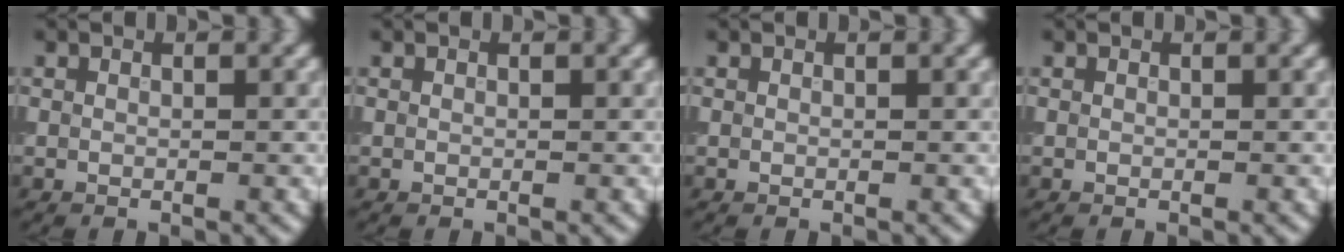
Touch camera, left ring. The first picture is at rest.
{"total": 0.0}
{"total": 0.0}
{"total": 0.0}